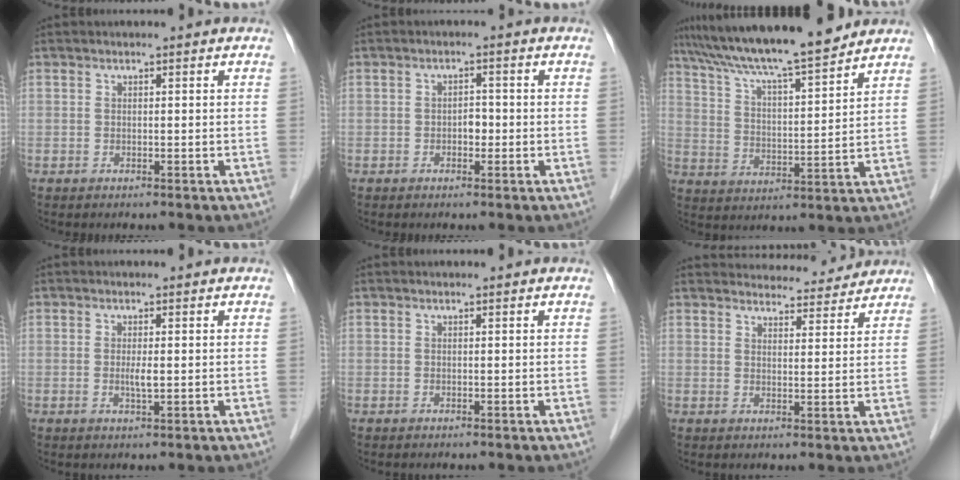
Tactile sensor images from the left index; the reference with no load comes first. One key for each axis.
{"total": 1.7, "fx": -0.5, "fy": 1.1, "fz": 1.2, "tx": -0.015, "ty": 0.005, "tz": -0.010}
{"total": 15.9, "fx": 14.0, "fy": 0.7, "fz": 7.6, "tx": -0.134, "ty": 0.013, "tz": 0.229}
{"total": 1.7, "fx": 0.0, "fy": 0.2, "fz": 1.7, "tx": -0.036, "ty": -0.002, "tz": 0.000}
{"total": 0.0}
{"total": 10.5, "fx": 10.2, "fy": 2.2, "fz": 1.4, "tx": -0.003, "ty": 0.008, "tz": 0.119}